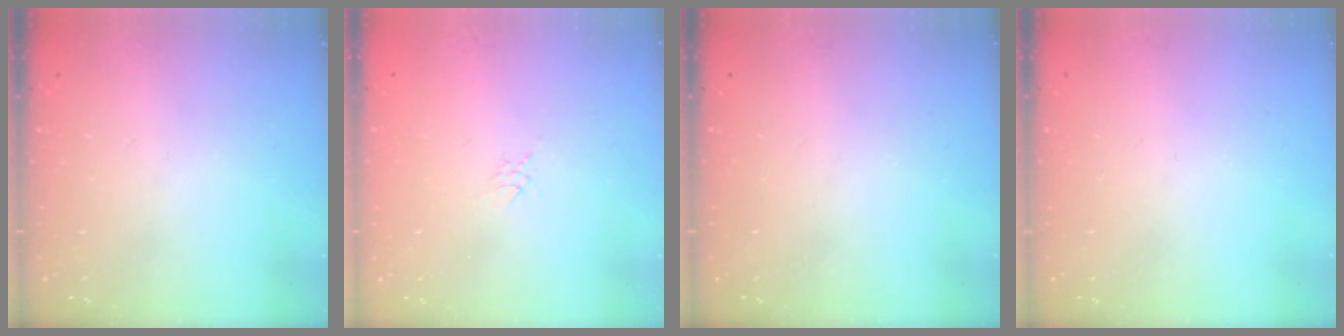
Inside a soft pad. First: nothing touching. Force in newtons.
{"total": 2.2, "press": 2.2, "slide": 0.4}
{"total": 0.0}
{"total": 0.0}